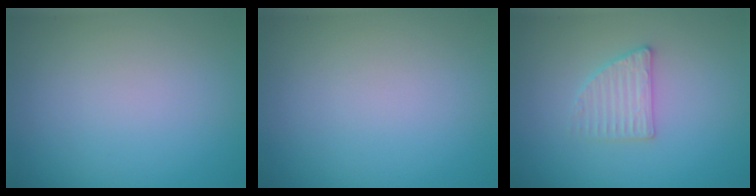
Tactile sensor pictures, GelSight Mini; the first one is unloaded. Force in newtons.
{"total": 0.0}
{"total": 2.3, "press": 2.2, "slide": 0.5}